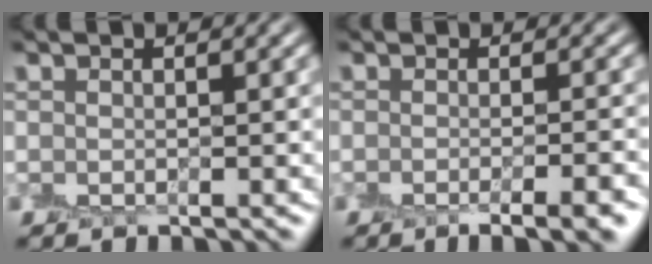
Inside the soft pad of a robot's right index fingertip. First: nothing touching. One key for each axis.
{"total": 5.0, "fx": -2.9, "fy": 1.3, "fz": 3.8, "tx": -0.032, "ty": -0.002, "tz": -0.031}